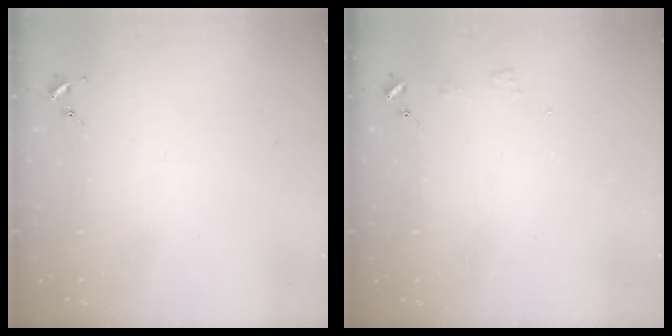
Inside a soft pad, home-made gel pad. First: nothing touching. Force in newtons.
{"total": 3.1, "press": 3.1, "slide": 0.4}